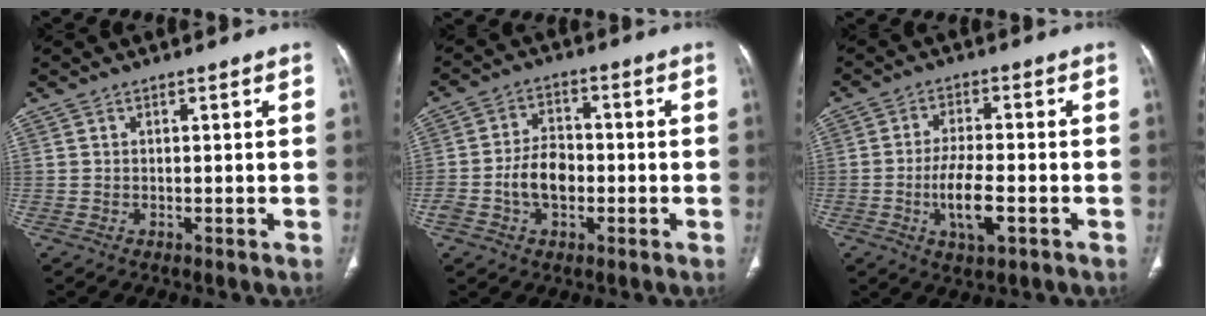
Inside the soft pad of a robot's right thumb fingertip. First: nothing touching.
{"total": 7.3, "force": [-1.8, 4.9, 5.2], "torque": [-0.085, 0.021, -0.037]}
{"total": 8.1, "force": [-2.6, 3.0, 7.0], "torque": [-0.130, 0.007, -0.045]}